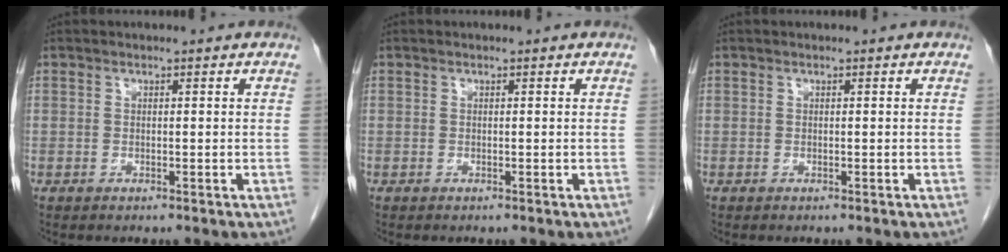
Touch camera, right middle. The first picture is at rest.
{"total": 0.0}
{"total": 0.0}